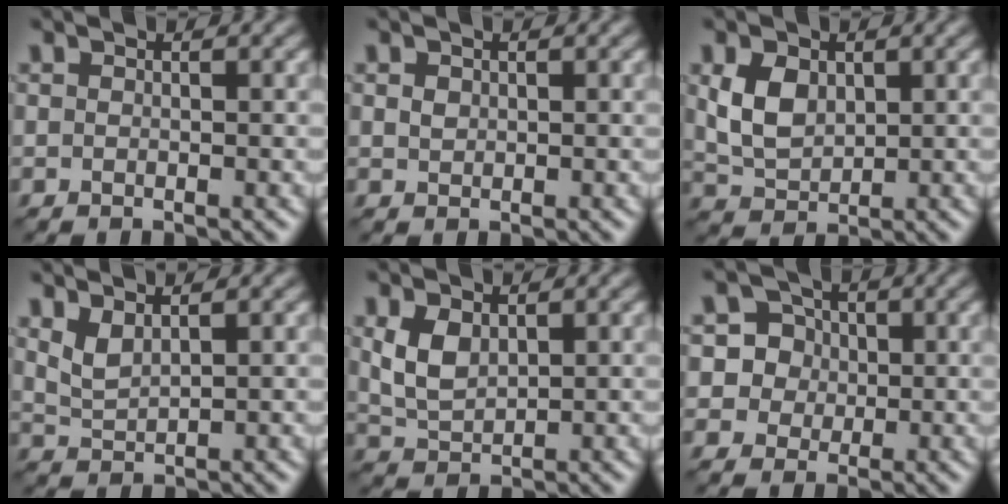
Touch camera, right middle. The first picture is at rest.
{"total": 0.8, "force": [0.3, 0.7, 0.3], "torque": [-0.008, -0.002, 0.007]}
{"total": 3.9, "force": [1.0, 2.8, 2.6], "torque": [-0.059, -0.001, 0.021]}
{"total": 1.9, "force": [1.3, 0.6, 1.3], "torque": [-0.032, -0.005, 0.032]}
{"total": 3.2, "force": [1.1, 2.0, 2.2], "torque": [-0.052, -0.002, 0.028]}
{"total": 5.5, "force": [1.3, 5.2, 1.3], "torque": [-0.015, 0.033, 0.011]}